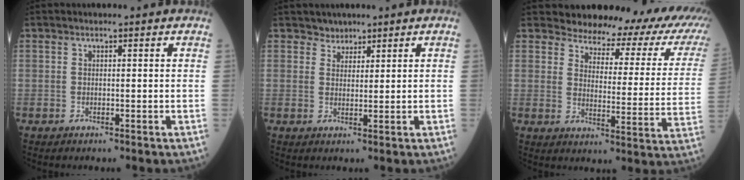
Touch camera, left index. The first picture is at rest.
{"total": 2.1, "force": [1.7, 1.1, -0.3], "torque": [0.010, -0.001, 0.027]}
{"total": 19.2, "force": [17.0, 5.2, 7.1], "torque": [-0.060, -0.053, 0.177]}